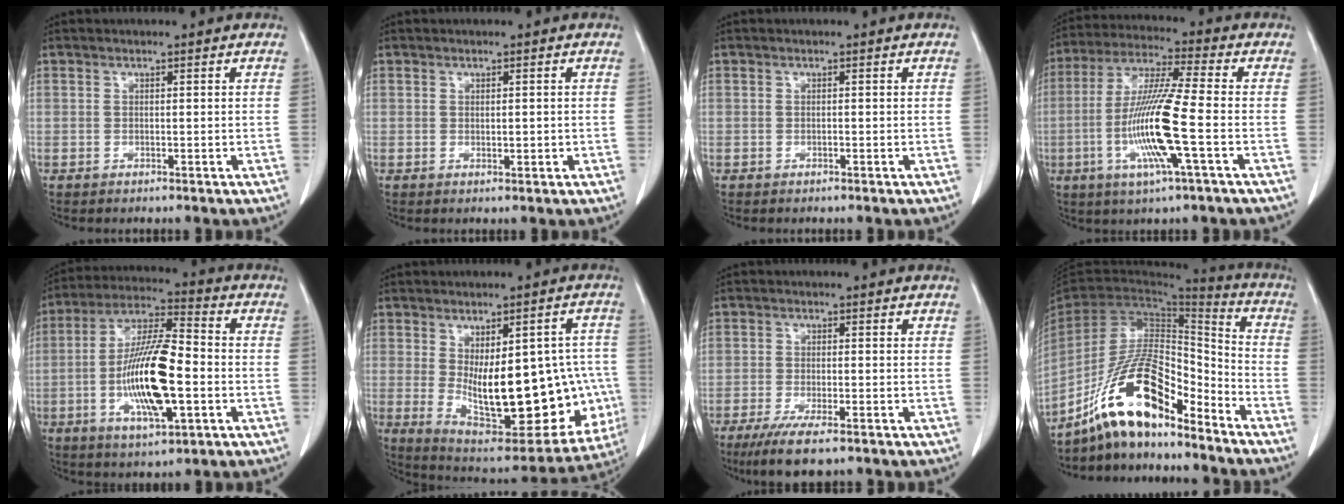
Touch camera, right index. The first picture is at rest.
{"total": 0.8, "force": [0.0, 0.4, 0.7], "torque": [-0.013, 0.000, 0.004]}
{"total": 0.0}
{"total": 13.6, "force": [-3.3, -0.2, 13.2], "torque": [-0.272, -0.009, -0.070]}
{"total": 15.5, "force": [-3.2, 3.4, 14.8], "torque": [-0.288, 0.001, -0.054]}
{"total": 23.4, "force": [-2.9, 9.6, 21.1], "torque": [-0.263, 0.003, -0.005]}
{"total": 7.4, "force": [-5.3, 1.1, 5.1], "torque": [-0.087, -0.019, -0.085]}
{"total": 14.8, "force": [-11.0, 4.0, 9.1], "torque": [-0.167, 0.028, -0.196]}